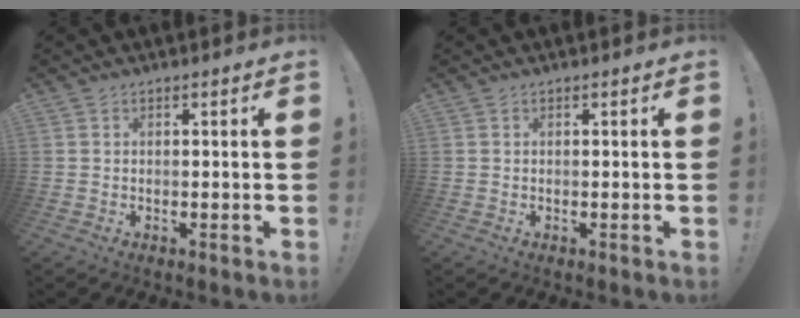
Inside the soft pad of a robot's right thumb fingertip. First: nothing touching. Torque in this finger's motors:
{"motor_torque": [-0.01, 0.00, -0.01, -0.01, 0.00]}